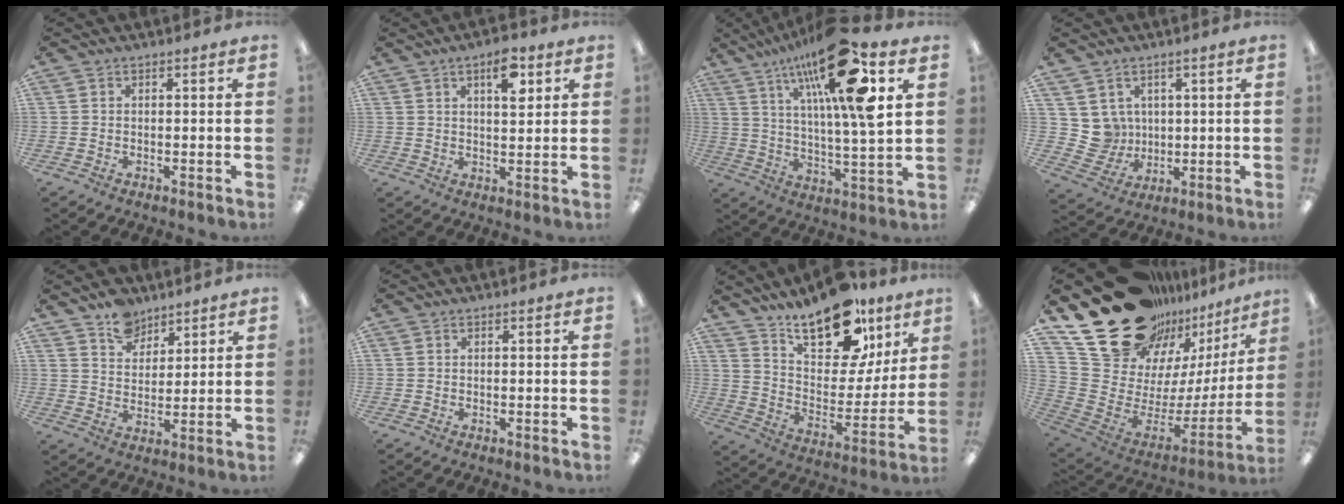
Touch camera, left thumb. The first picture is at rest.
{"total": 7.6, "force": [4.0, 3.1, 5.6], "torque": [-0.071, -0.016, 0.060]}
{"total": 23.2, "force": [12.1, 5.6, 19.0], "torque": [-0.330, -0.043, 0.181]}
{"total": 6.8, "force": [2.5, 6.3, 0.6], "torque": [-0.025, -0.009, 0.059]}
{"total": 8.0, "force": [6.3, 4.7, 1.8], "torque": [-0.028, -0.036, 0.117]}
{"total": 0.0}
{"total": 21.9, "force": [15.7, 10.0, 11.7], "torque": [-0.183, -0.098, 0.271]}
{"total": 24.6, "force": [17.0, 14.5, 10.3], "torque": [-0.145, -0.131, 0.344]}